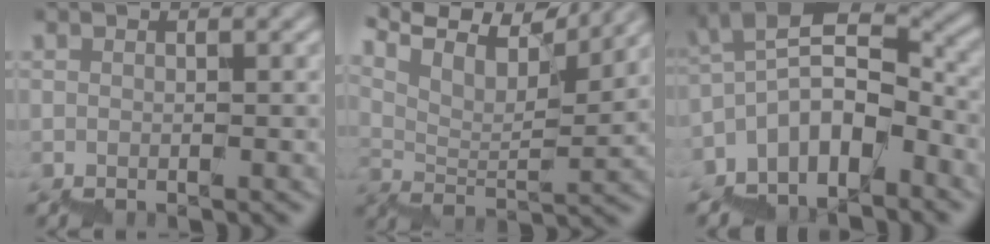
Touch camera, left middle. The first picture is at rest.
{"total": 11.0, "force": [9.8, 1.5, 4.7], "torque": [-0.087, 0.032, 0.159]}
{"total": 7.2, "force": [-3.9, 3.1, 5.2], "torque": [-0.080, 0.022, -0.070]}